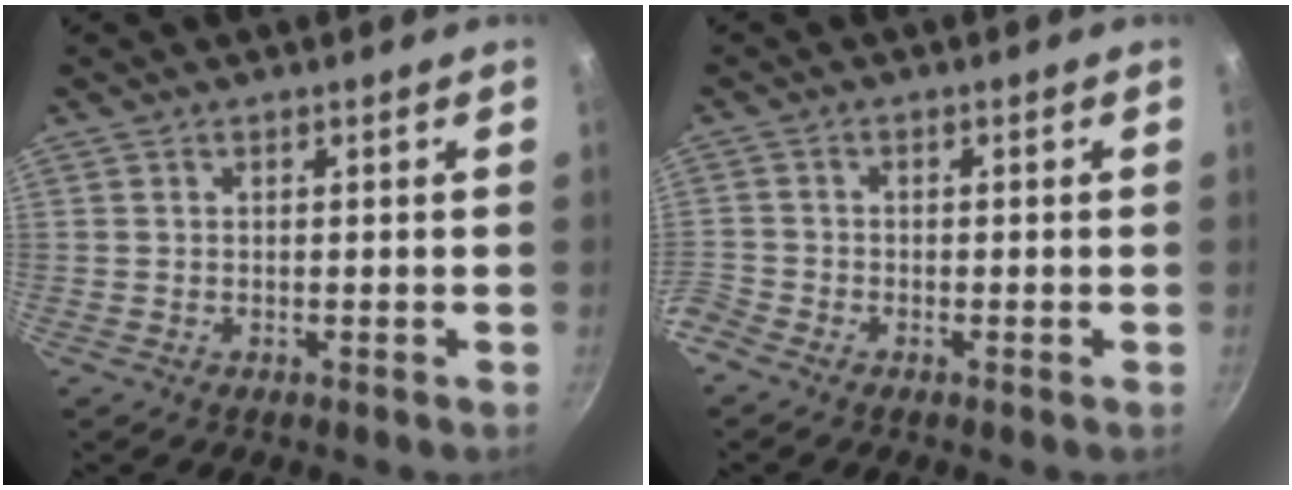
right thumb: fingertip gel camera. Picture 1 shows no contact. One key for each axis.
{"total": 2.8, "fx": -2.1, "fy": 1.5, "fz": 1.1, "tx": -0.045, "ty": 0.002, "tz": -0.052}